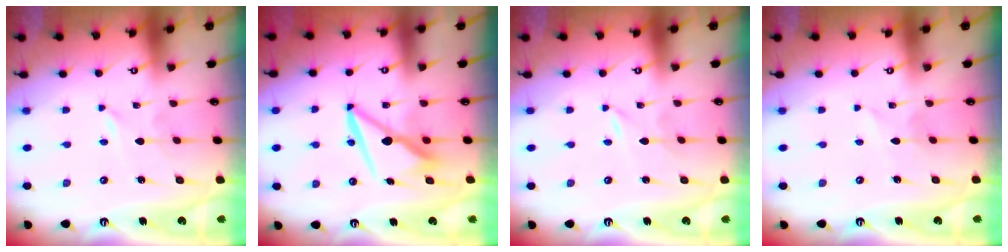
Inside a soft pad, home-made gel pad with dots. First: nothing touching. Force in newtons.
{"total": 8.6, "press": 8.4, "slide": 1.6}
{"total": 0.0}
{"total": 1.7, "press": 1.7, "slide": 0.2}